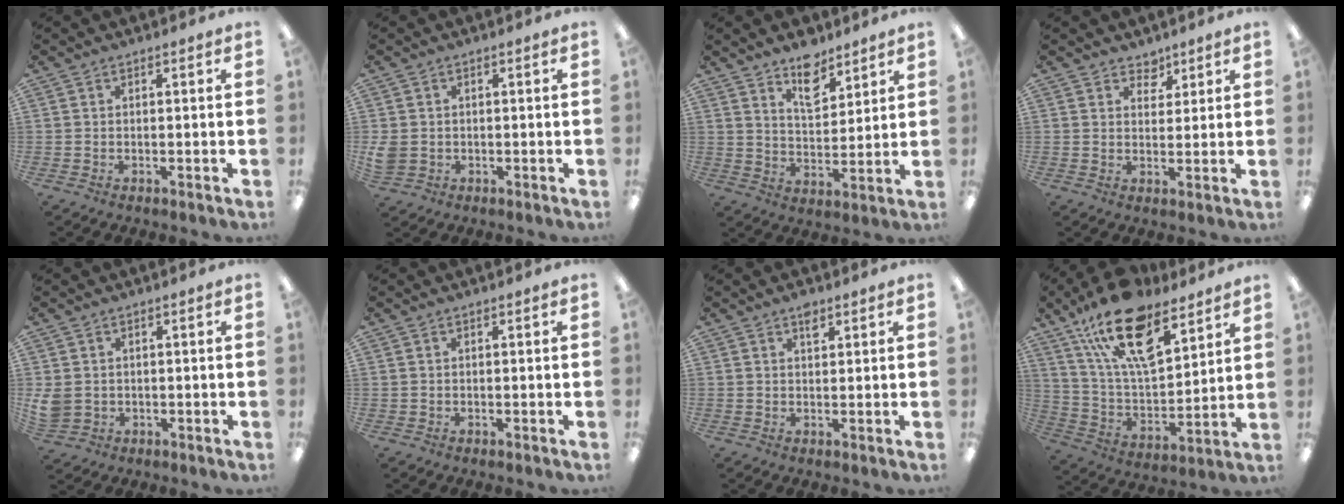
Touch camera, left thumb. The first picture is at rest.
{"total": 3.2, "force": [-0.2, 2.9, 1.3], "torque": [-0.022, -0.001, -0.004]}
{"total": 9.1, "force": [7.0, 4.3, 3.9], "torque": [-0.050, -0.040, 0.123]}
{"total": 3.9, "force": [3.1, 2.3, 0.3], "torque": [0.008, -0.020, 0.054]}
{"total": 3.9, "force": [0.5, 3.5, 1.6], "torque": [-0.046, 0.002, 0.010]}
{"total": 0.5, "force": [0.3, 0.4, 0.0], "torque": [-0.001, 0.004, 0.004]}
{"total": 2.7, "force": [1.8, 1.2, 1.5], "torque": [-0.018, -0.006, 0.029]}
{"total": 21.8, "force": [14.1, 9.4, 13.7], "torque": [-0.240, -0.071, 0.250]}